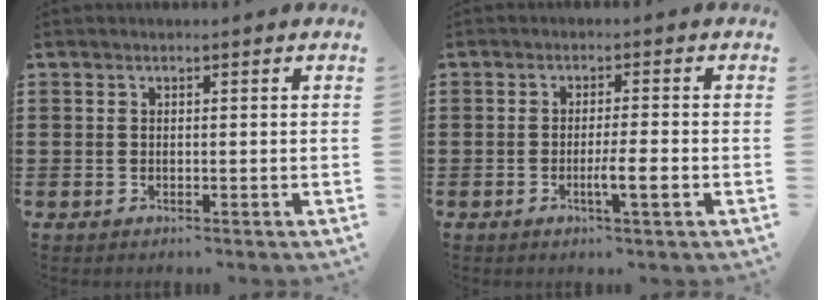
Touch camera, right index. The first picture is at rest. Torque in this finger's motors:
{"motor_torque": [0.96, -0.45, 0.13, 0.10]}